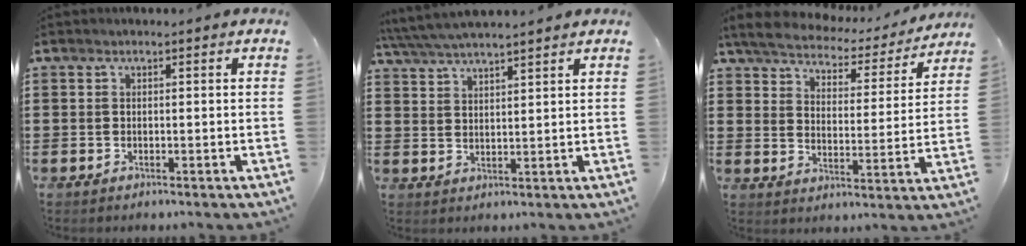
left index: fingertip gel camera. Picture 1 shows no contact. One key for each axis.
{"total": 4.2, "fx": 3.9, "fy": 0.0, "fz": 1.6, "tx": -0.043, "ty": -0.014, "tz": 0.070}
{"total": 4.3, "fx": 4.1, "fy": 0.9, "fz": 1.1, "tx": -0.047, "ty": -0.027, "tz": 0.064}